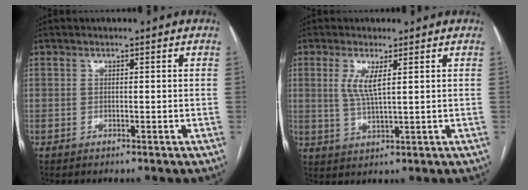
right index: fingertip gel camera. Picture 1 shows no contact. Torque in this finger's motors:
{"motor_torque": [0.71, 0.34, 0.31, 0.11]}